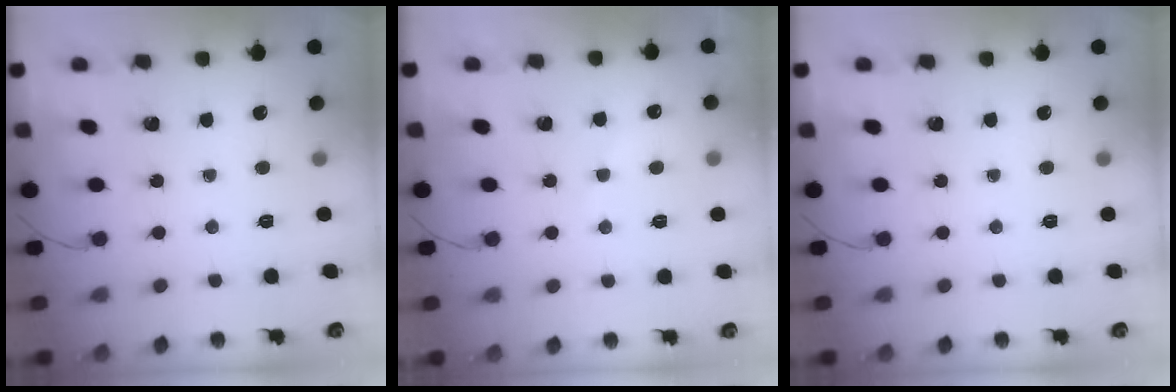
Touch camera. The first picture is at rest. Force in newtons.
{"total": 3.4, "press": 3.2, "slide": 1.0}
{"total": 0.0}